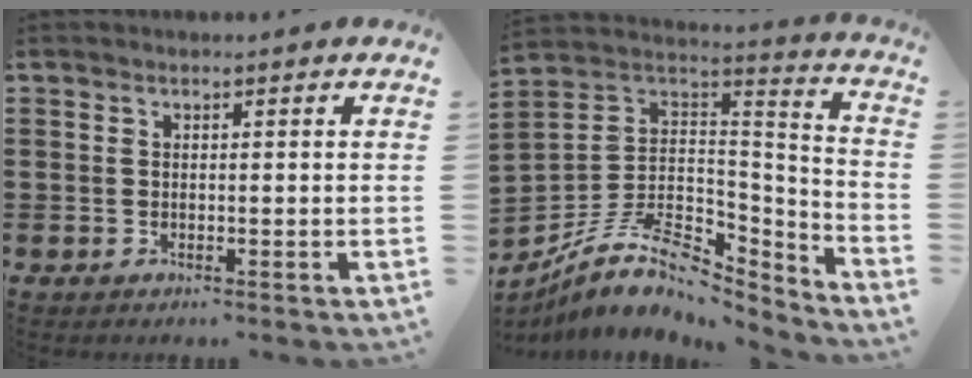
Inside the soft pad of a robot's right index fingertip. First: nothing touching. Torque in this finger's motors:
{"motor_torque": [0.45, 1.69, 0.52, 0.14]}